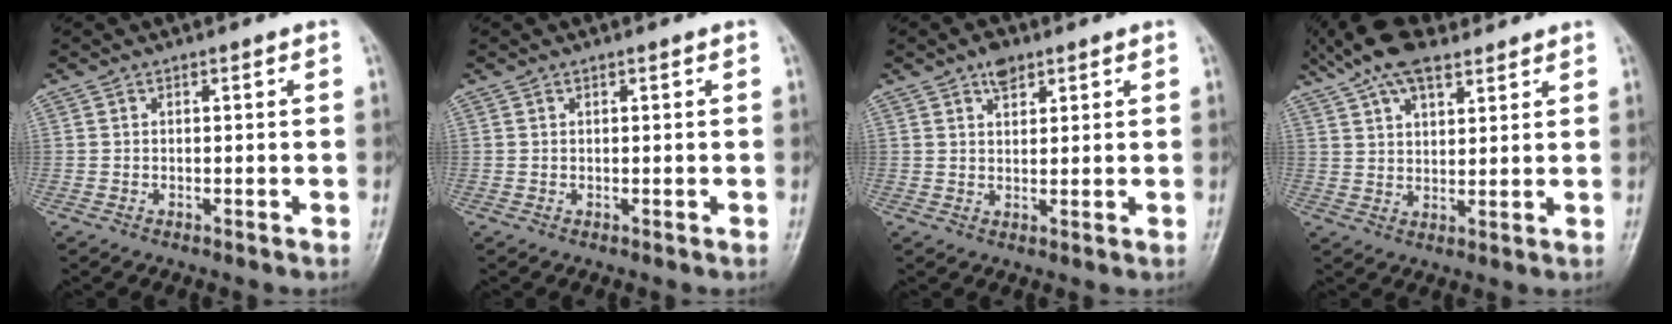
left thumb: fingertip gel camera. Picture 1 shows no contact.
{"total": 0.0}
{"total": 3.5, "force": [2.3, 2.0, 1.8], "torque": [-0.012, -0.010, 0.035]}
{"total": 11.9, "force": [8.4, 5.3, 6.6], "torque": [-0.101, 0.000, 0.149]}